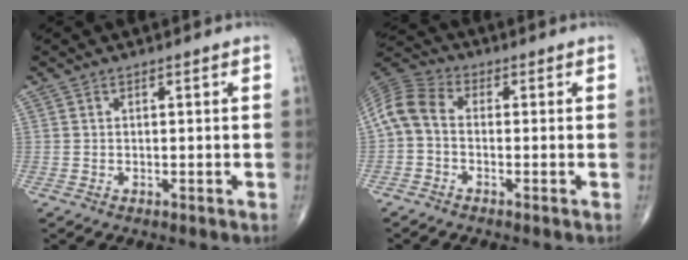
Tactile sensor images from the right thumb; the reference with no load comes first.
{"total": 7.1, "force": [-0.9, 4.6, 5.3], "torque": [-0.107, 0.022, -0.036]}